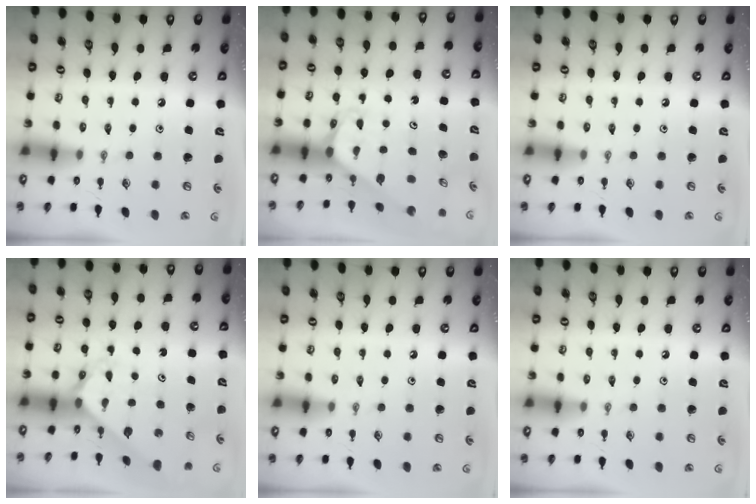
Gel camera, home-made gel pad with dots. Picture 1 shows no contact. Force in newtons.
{"total": 1.9, "press": 1.9, "slide": 0.1}
{"total": 0.0}
{"total": 2.5, "press": 2.5, "slide": 0.3}
{"total": 0.0}
{"total": 0.0}